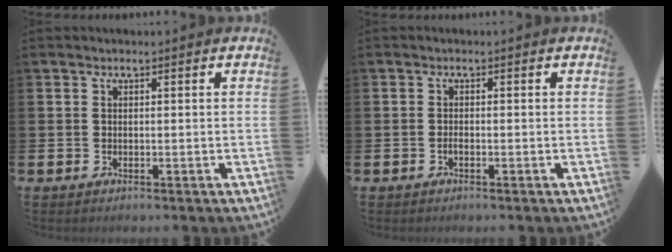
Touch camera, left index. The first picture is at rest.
{"total": 0.6, "force": [-0.5, 0.2, 0.3], "torque": [-0.009, -0.004, -0.008]}